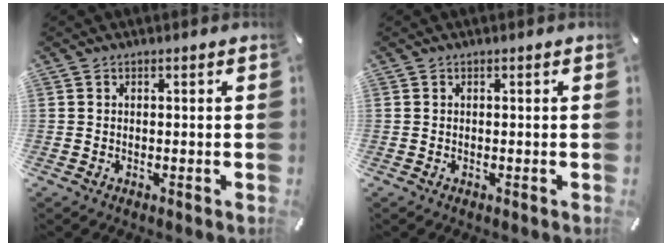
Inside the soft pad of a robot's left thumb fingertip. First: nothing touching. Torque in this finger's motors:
{"motor_torque": [0.00, 0.00, 0.00, 0.00, 0.00]}